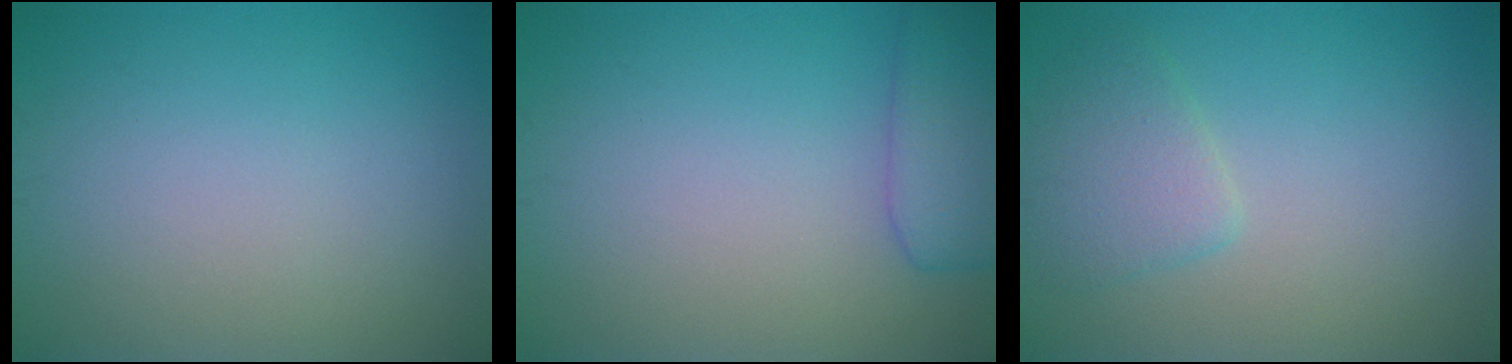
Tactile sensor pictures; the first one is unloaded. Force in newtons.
{"total": 3.7, "press": 3.7, "slide": 0.2}
{"total": 2.6, "press": 2.6, "slide": 0.3}